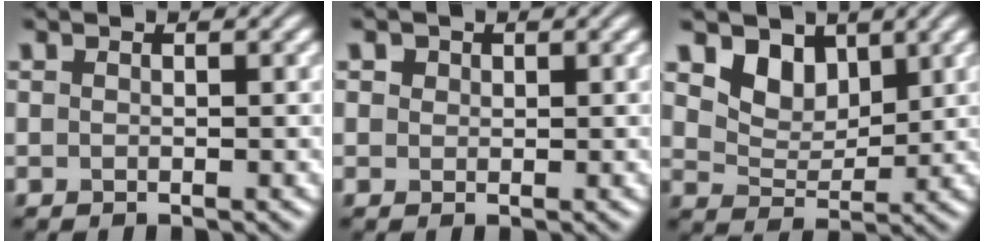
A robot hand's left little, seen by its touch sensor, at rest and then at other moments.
{"total": 1.5, "force": [0.9, 1.1, 0.6], "torque": [-0.012, 0.006, 0.006]}
{"total": 4.5, "force": [2.8, 3.0, 1.9], "torque": [-0.046, -0.026, 0.061]}